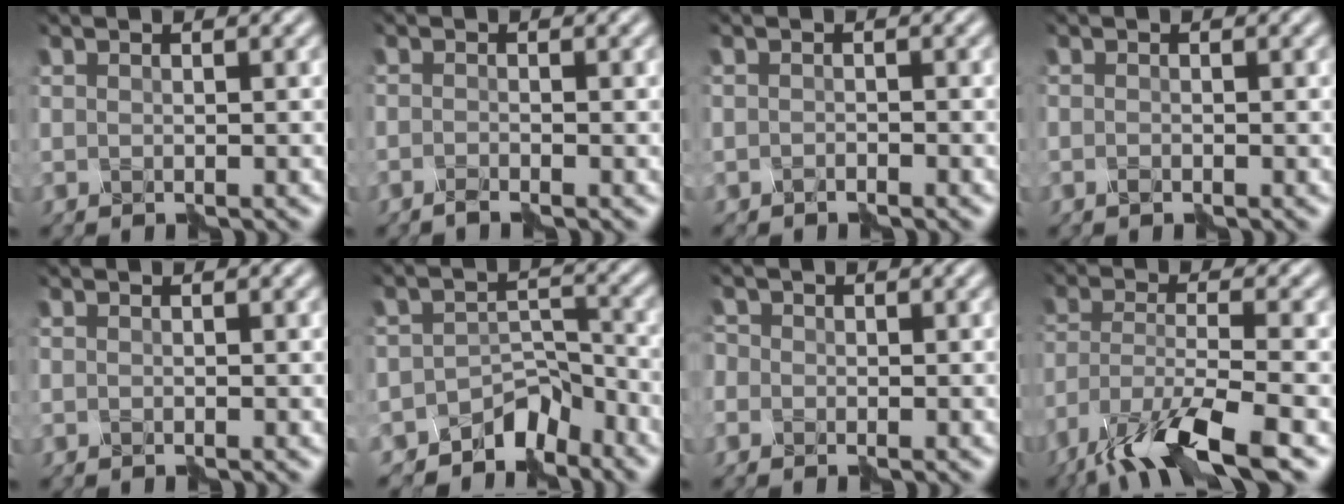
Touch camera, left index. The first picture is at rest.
{"total": 1.3, "force": [-1.2, 0.1, 0.6], "torque": [-0.011, 0.002, -0.020]}
{"total": 0.9, "force": [-0.9, 0.1, 0.0], "torque": [0.000, 0.004, -0.011]}
{"total": 0.9, "force": [-0.8, 0.3, 0.3], "torque": [-0.008, 0.003, -0.009]}
{"total": 0.5, "force": [-0.5, 0.2, 0.2], "torque": [-0.002, -0.002, -0.003]}
{"total": 4.7, "force": [-4.3, 1.9, 0.8], "torque": [0.005, 0.008, -0.072]}
{"total": 1.7, "force": [-0.4, 1.6, 0.5], "torque": [-0.003, 0.012, -0.018]}
{"total": 9.3, "force": [-6.6, 2.2, 6.2], "torque": [-0.122, -0.006, -0.123]}